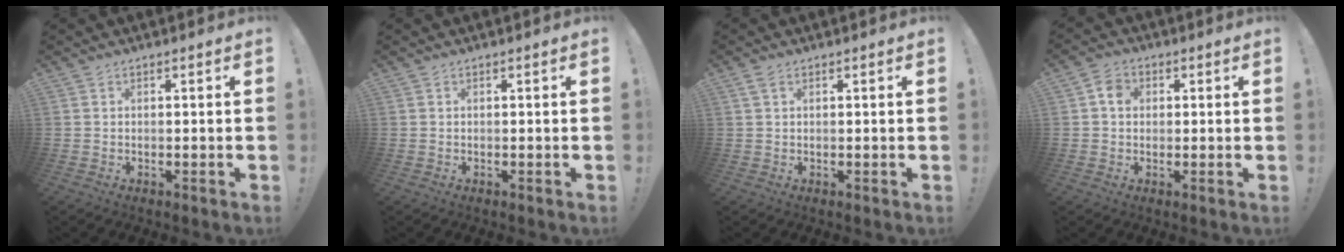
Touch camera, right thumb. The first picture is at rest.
{"total": 0.0}
{"total": 1.3, "force": [0.6, 0.7, 0.9], "torque": [-0.018, 0.004, 0.011]}
{"total": 4.8, "force": [0.8, 4.0, 2.5], "torque": [-0.030, 0.005, 0.012]}